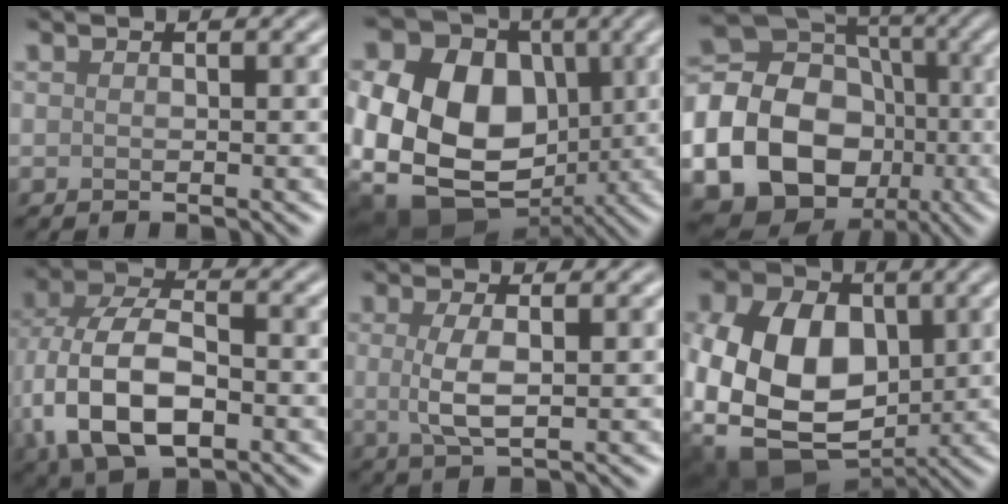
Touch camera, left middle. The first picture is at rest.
{"total": 17.6, "force": [-1.5, 14.0, 10.5], "torque": [-0.204, -0.004, -0.056]}
{"total": 24.4, "force": [-6.8, 21.5, 9.3], "torque": [-0.230, -0.033, -0.152]}
{"total": 10.6, "force": [-2.9, 6.3, 8.0], "torque": [-0.182, -0.007, -0.066]}
{"total": 3.0, "force": [0.2, 0.9, 2.8], "torque": [-0.065, -0.001, 0.003]}
{"total": 16.1, "force": [-0.4, 12.4, 10.3], "torque": [-0.197, -0.018, -0.025]}